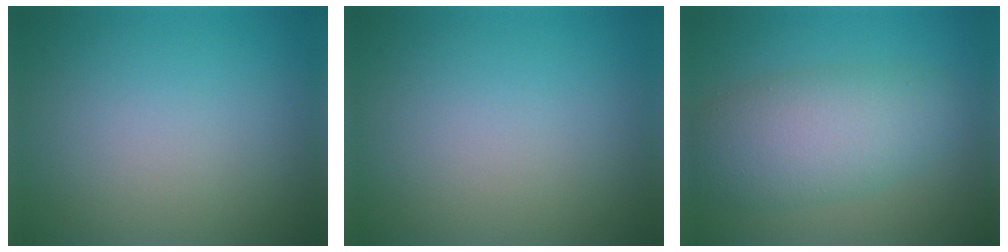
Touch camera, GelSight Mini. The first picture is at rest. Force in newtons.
{"total": 0.0}
{"total": 6.1, "press": 6.1, "slide": 0.4}